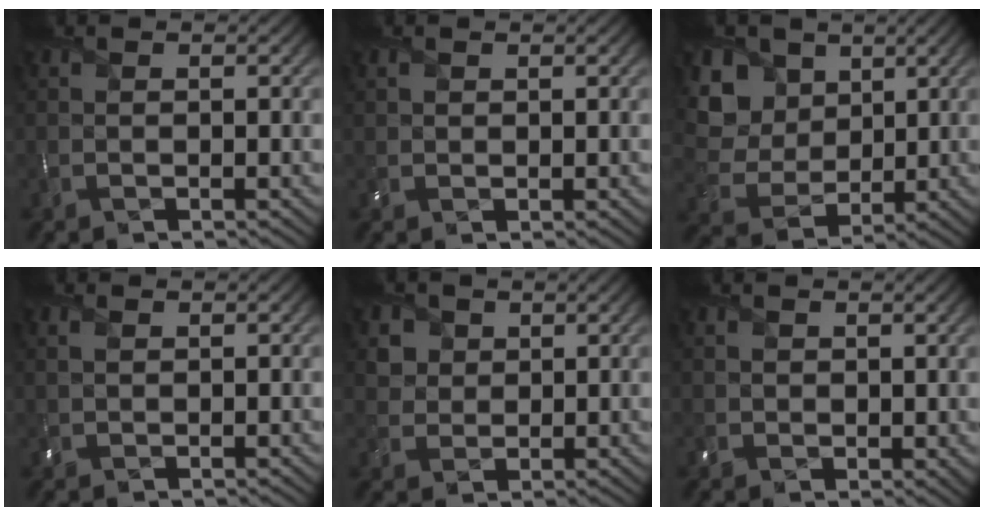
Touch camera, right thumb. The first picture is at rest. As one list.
[{"total": 1.6, "force": [0.9, 1.1, 0.6], "torque": [-0.021, 0.004, 0.020]}, {"total": 10.0, "force": [4.1, 7.7, 4.8], "torque": [-0.169, 0.016, 0.091]}, {"total": 1.4, "force": [0.7, 0.8, 1.0], "torque": [-0.030, 0.004, 0.013]}, {"total": 3.8, "force": [1.8, 3.2, 1.1], "torque": [-0.048, -0.009, 0.040]}, {"total": 2.0, "force": [0.8, 1.7, 0.8], "torque": [-0.026, -0.005, 0.016]}]